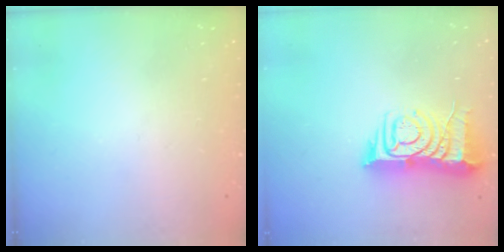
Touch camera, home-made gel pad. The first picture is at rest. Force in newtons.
{"total": 9.5, "press": 9.4, "slide": 1.2}